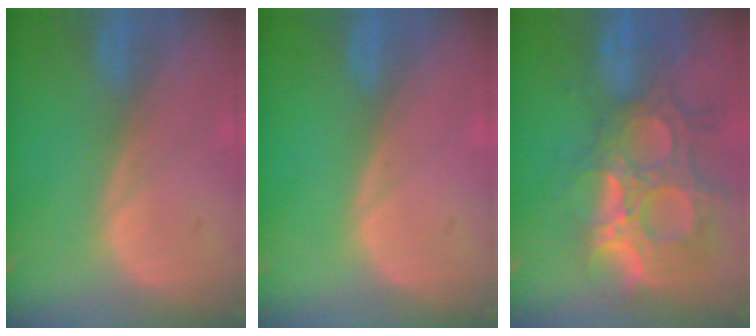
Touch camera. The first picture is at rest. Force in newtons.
{"total": 0.0}
{"total": 13.8, "press": 11.6, "slide": 7.5}